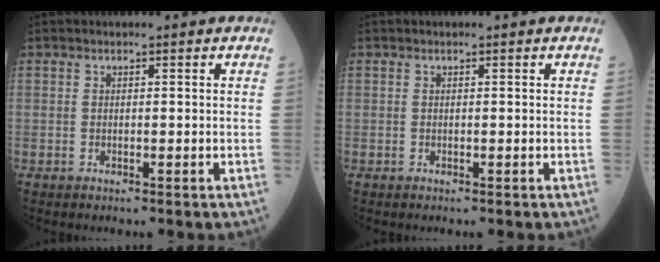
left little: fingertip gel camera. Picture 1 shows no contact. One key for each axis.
{"total": 0.0}